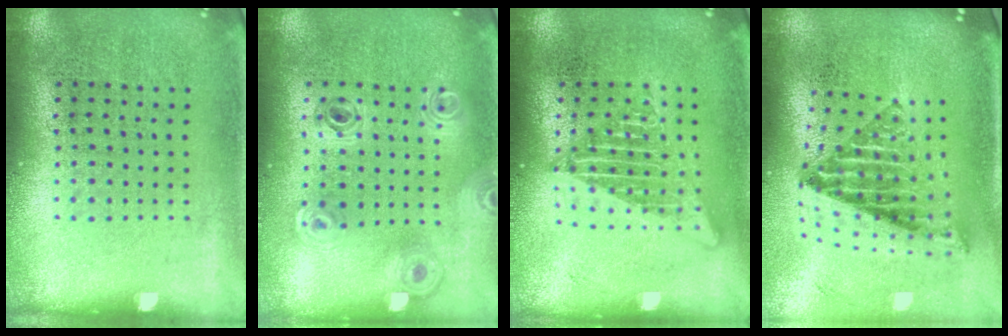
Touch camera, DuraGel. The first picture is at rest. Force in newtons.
{"total": 0.8, "press": 0.8, "slide": 0.2}
{"total": 2.0, "press": 2.0, "slide": 0.2}
{"total": 1.8, "press": 1.4, "slide": 1.1}